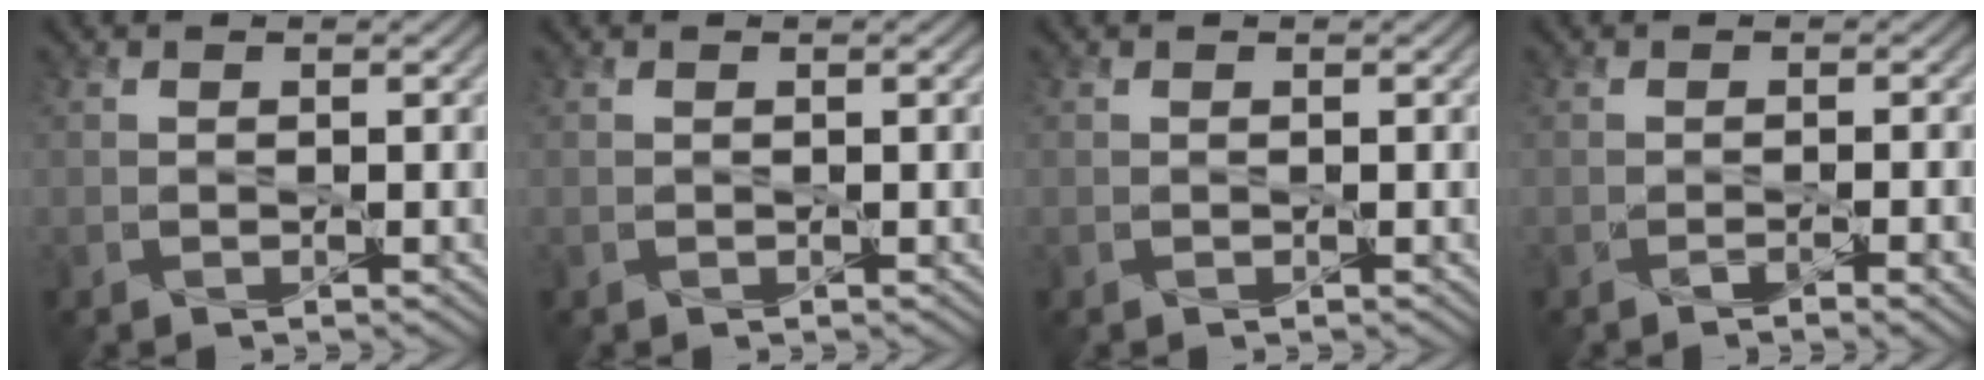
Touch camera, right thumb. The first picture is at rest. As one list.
[{"total": 0.6, "force": [0.1, 0.0, 0.6], "torque": [-0.007, 0.002, 0.001]}, {"total": 0.0}, {"total": 2.3, "force": [-1.1, 0.4, 2.0], "torque": [-0.031, -0.001, -0.019]}]